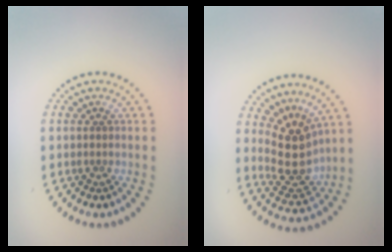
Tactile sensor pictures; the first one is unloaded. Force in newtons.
{"total": 4.2, "press": 3.6, "slide": 2.1}